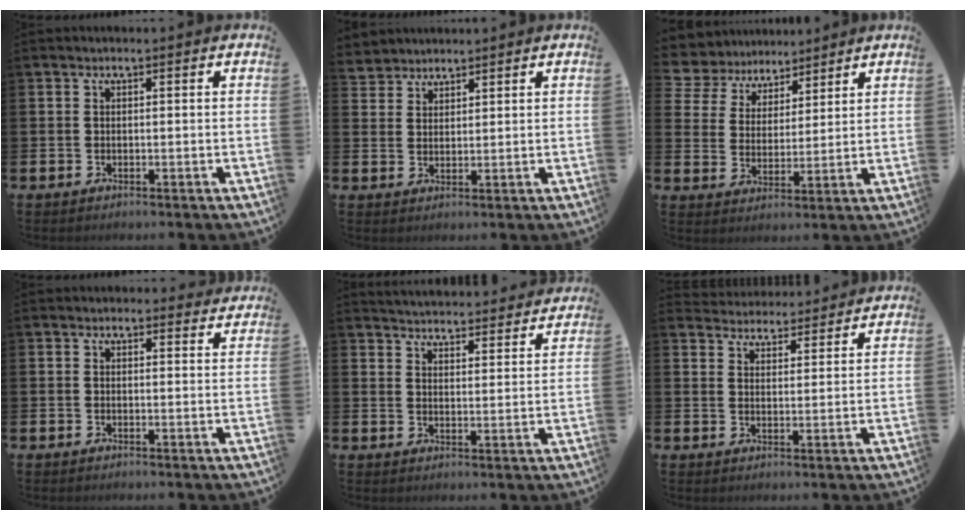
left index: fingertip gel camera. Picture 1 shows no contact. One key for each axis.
{"total": 3.3, "fx": 3.1, "fy": 0.9, "fz": -0.6, "tx": 0.002, "ty": -0.013, "tz": 0.060}
{"total": 5.5, "fx": 4.8, "fy": 2.6, "fz": -0.9, "tx": -0.025, "ty": -0.033, "tz": 0.086}
{"total": 1.0, "fx": 0.9, "fy": 0.5, "fz": 0.1, "tx": 0.005, "ty": -0.001, "tz": 0.015}
{"total": 4.8, "fx": 4.8, "fy": 0.5, "fz": 0.0, "tx": -0.015, "ty": -0.037, "tz": 0.086}
{"total": 4.2, "fx": 4.2, "fy": 0.7, "fz": -0.3, "tx": -0.005, "ty": -0.027, "tz": 0.076}